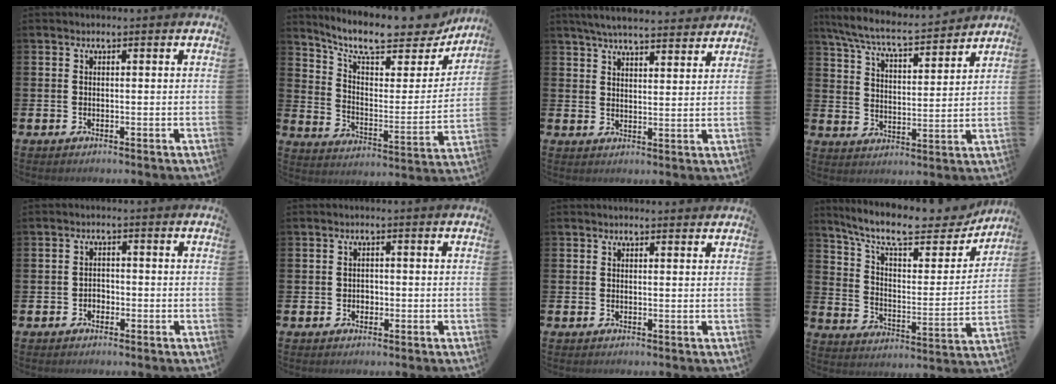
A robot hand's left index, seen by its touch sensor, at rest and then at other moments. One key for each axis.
{"total": 10.6, "fx": 9.2, "fy": 2.8, "fz": 4.3, "tx": -0.107, "ty": -0.064, "tz": 0.155}
{"total": 5.4, "fx": 5.2, "fy": 0.6, "fz": 1.3, "tx": -0.030, "ty": -0.028, "tz": 0.091}
{"total": 7.2, "fx": 6.6, "fy": 0.8, "fz": 2.6, "tx": -0.082, "ty": -0.045, "tz": 0.114}
{"total": 1.5, "fx": -0.9, "fy": 1.2, "fz": 0.4, "tx": -0.009, "ty": 0.003, "tz": -0.020}
{"total": 1.2, "fx": -0.3, "fy": 1.0, "fz": 0.5, "tx": -0.002, "ty": 0.004, "tz": -0.009}
{"total": 0.8, "fx": 0.7, "fy": 0.1, "fz": 0.2, "tx": 0.005, "ty": -0.002, "tz": 0.012}
{"total": 11.5, "fx": 9.9, "fy": 3.0, "fz": 5.0, "tx": -0.120, "ty": -0.067, "tz": 0.167}